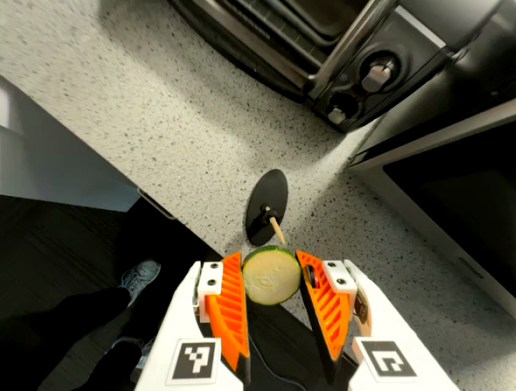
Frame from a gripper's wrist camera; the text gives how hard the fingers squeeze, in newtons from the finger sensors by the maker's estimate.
{"total": 10.1, "left": 10.3, "right": 9.9}